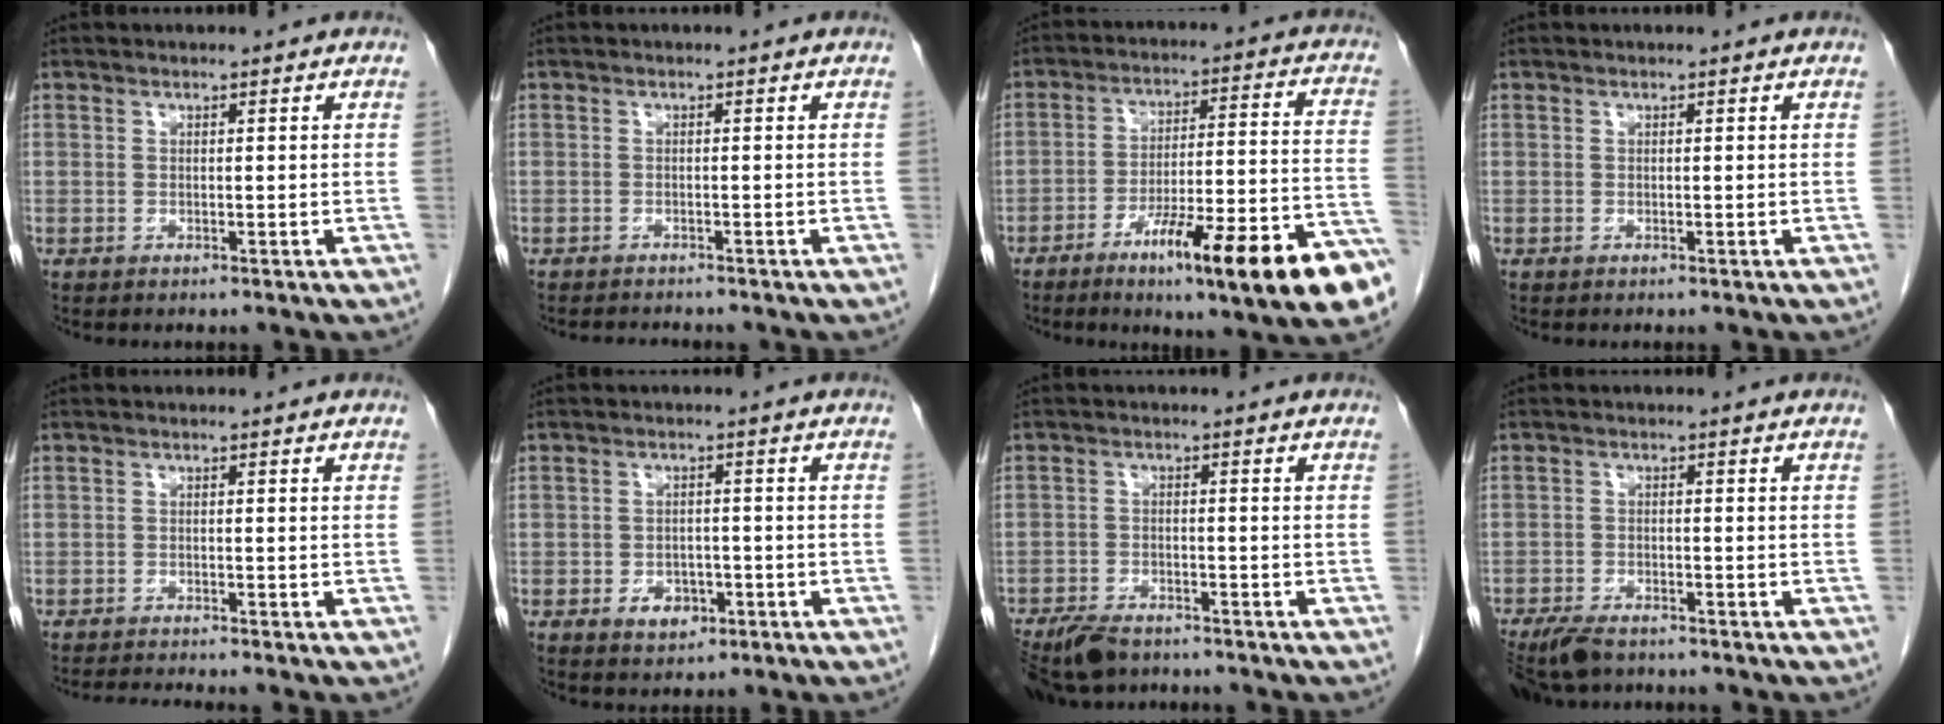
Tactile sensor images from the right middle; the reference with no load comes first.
{"total": 2.2, "force": [-2.2, 0.1, 0.5], "torque": [-0.011, -0.009, -0.030]}
{"total": 19.9, "force": [-11.3, 1.1, 16.4], "torque": [-0.186, -0.003, -0.168]}
{"total": 0.0}
{"total": 3.0, "force": [-2.7, -1.0, 0.7], "torque": [-0.017, -0.016, -0.046]}
{"total": 3.6, "force": [-1.6, 2.5, 2.0], "torque": [-0.030, 0.002, -0.016]}
{"total": 8.2, "force": [-6.7, 3.1, 3.5], "torque": [-0.057, -0.013, -0.112]}
{"total": 7.1, "force": [-5.8, 2.4, 3.3], "torque": [-0.055, -0.012, -0.097]}